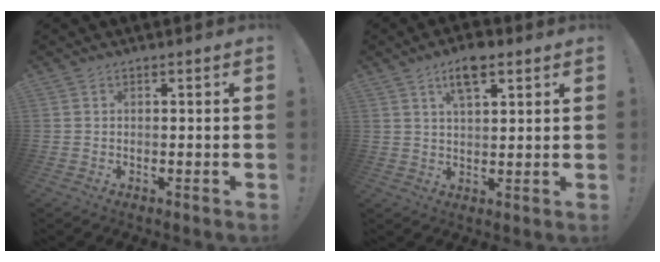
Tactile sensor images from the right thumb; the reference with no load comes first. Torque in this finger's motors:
{"motor_torque": [0.24, 0.68, 0.17, 0.66, 0.04]}